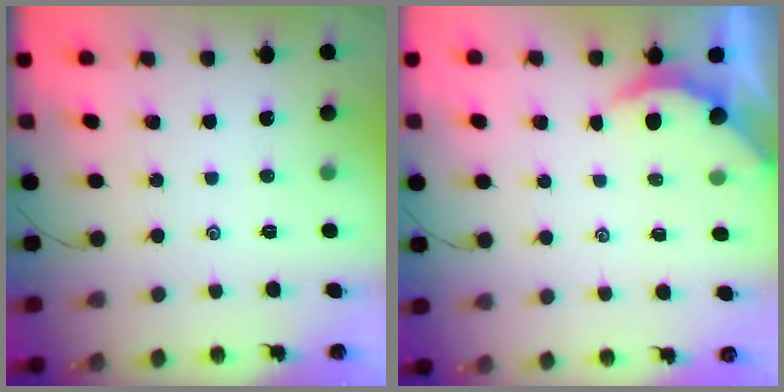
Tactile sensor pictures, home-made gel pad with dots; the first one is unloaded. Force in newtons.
{"total": 2.4, "press": 2.3, "slide": 0.4}